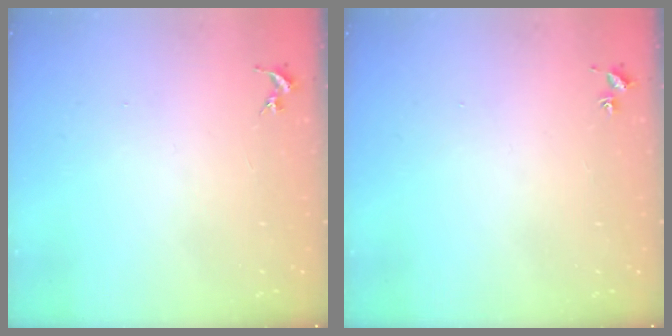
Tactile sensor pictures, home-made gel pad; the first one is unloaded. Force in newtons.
{"total": 1.8, "press": 1.8, "slide": 0.2}